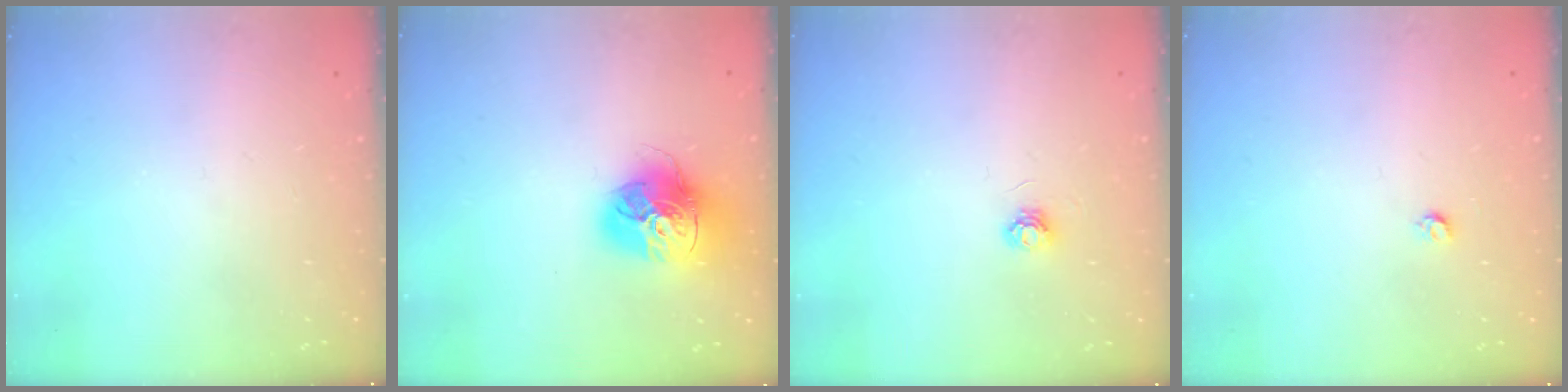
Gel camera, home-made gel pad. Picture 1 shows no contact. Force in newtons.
{"total": 16.9, "press": 16.9, "slide": 1.7}
{"total": 3.9, "press": 3.9, "slide": 0.4}
{"total": 3.0, "press": 3.0, "slide": 0.2}